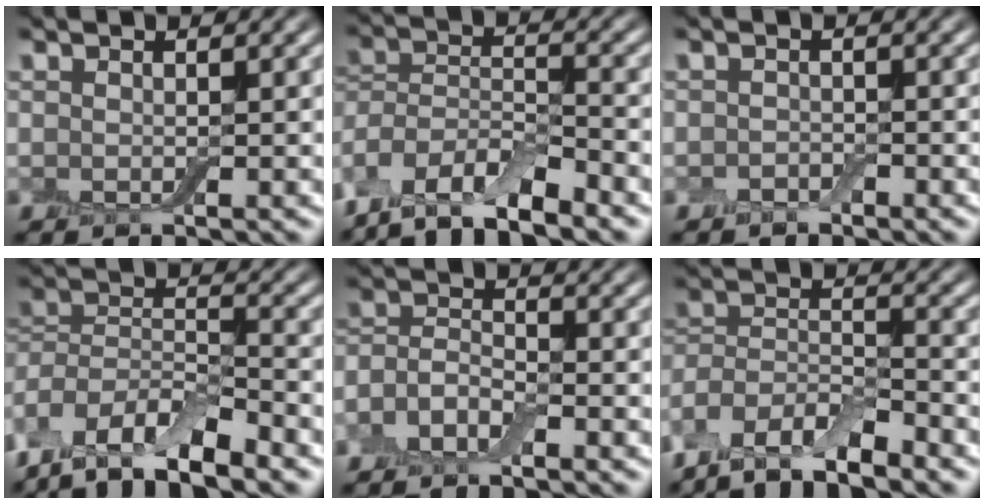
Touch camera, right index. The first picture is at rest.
{"total": 8.8, "force": [-6.7, 3.0, 4.9], "torque": [-0.085, 0.004, -0.126]}
{"total": 1.0, "force": [-0.8, 0.6, 0.3], "torque": [-0.006, 0.003, -0.016]}
{"total": 10.0, "force": [-7.1, 3.7, 6.1], "torque": [-0.108, 0.007, -0.131]}
{"total": 3.7, "force": [-2.3, 1.8, 2.2], "torque": [-0.047, 0.004, -0.056]}
{"total": 7.6, "force": [-6.1, 2.4, 3.8], "torque": [-0.070, 0.001, -0.119]}